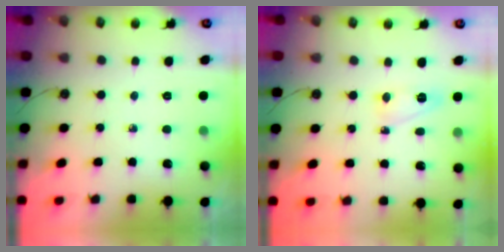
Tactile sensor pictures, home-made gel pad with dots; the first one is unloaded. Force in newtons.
{"total": 5.6, "press": 5.6, "slide": 0.4}